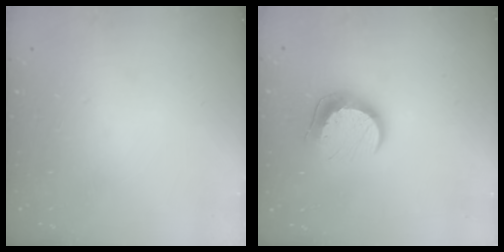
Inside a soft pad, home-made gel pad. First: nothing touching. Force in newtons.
{"total": 10.2, "press": 10.2, "slide": 0.7}